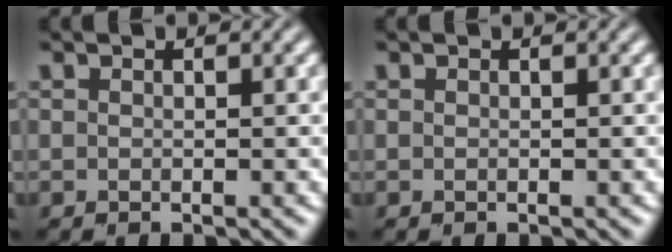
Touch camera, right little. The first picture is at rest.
{"total": 0.0}